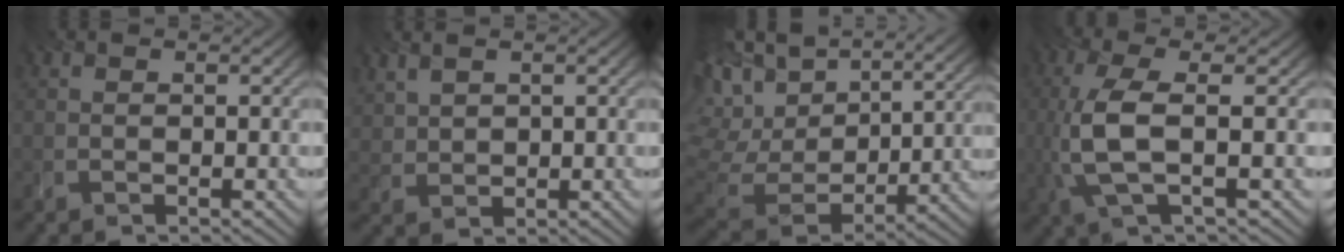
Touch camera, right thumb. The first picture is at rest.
{"total": 2.7, "force": [1.9, 1.6, 1.2], "torque": [-0.035, 0.004, 0.045]}
{"total": 18.9, "force": [10.7, 10.0, 12.0], "torque": [-0.298, 0.044, 0.188]}
{"total": 6.6, "force": [-0.1, 2.1, 6.2], "torque": [-0.147, 0.002, -0.004]}